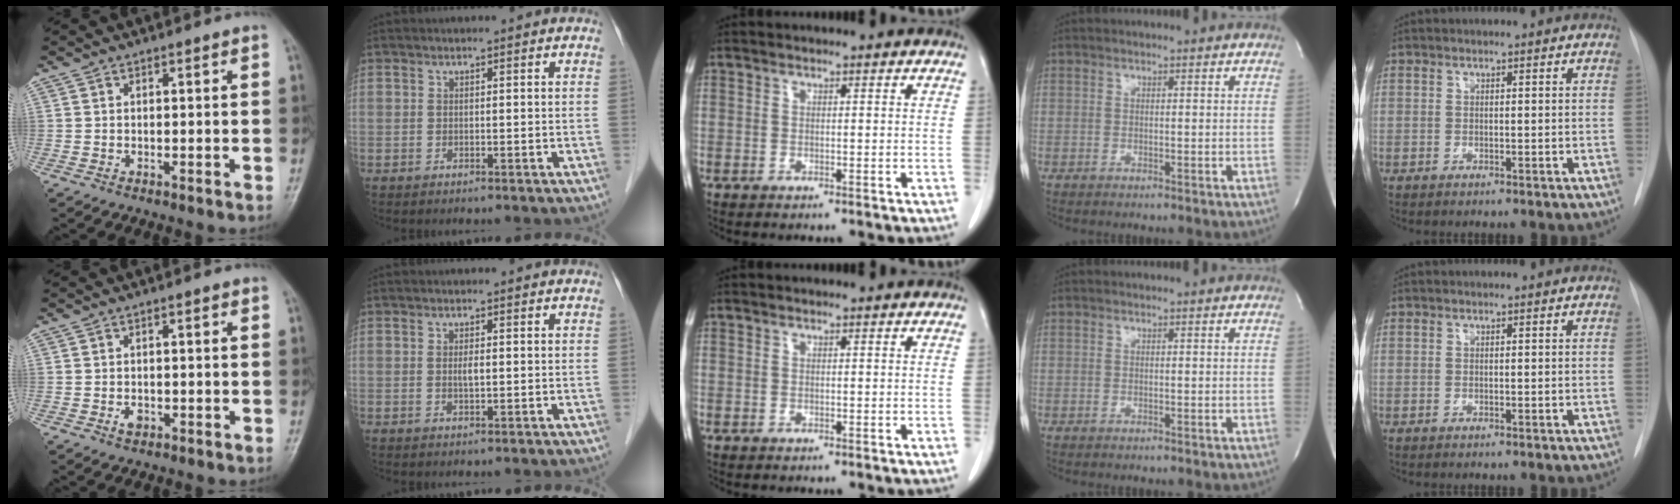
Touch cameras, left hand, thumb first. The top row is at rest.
{"thumb": {"total": 1.6, "force": [-0.8, 1.1, 0.9], "torque": [-0.009, 0.003, -0.014]}, "index": {"total": 1.1, "force": [0.0, 0.2, 1.1], "torque": [-0.020, -0.003, -0.001]}}